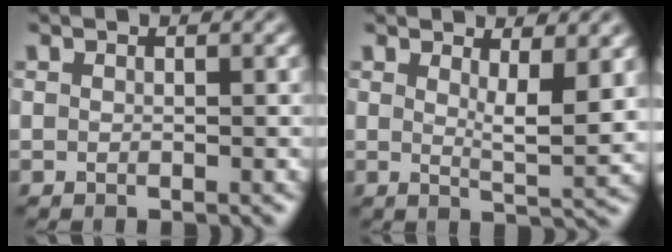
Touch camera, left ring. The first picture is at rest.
{"total": 3.8, "force": [1.6, 0.9, 3.4], "torque": [-0.052, -0.015, 0.029]}